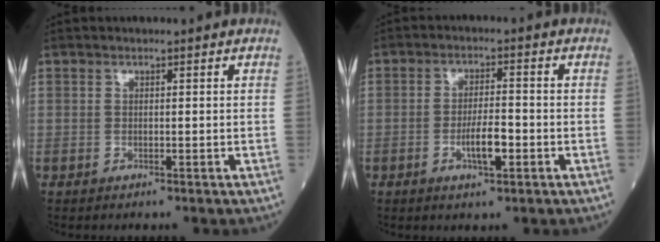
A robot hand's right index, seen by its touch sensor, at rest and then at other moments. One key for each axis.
{"total": 4.8, "fx": -1.8, "fy": 1.0, "fz": 4.3, "tx": -0.077, "ty": 0.000, "tz": -0.032}